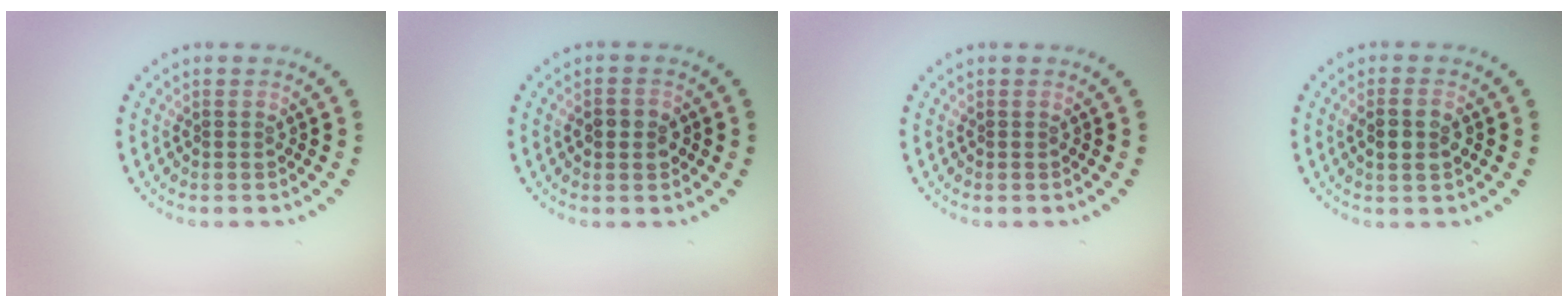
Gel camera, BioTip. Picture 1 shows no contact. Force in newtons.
{"total": 2.5, "press": 2.5, "slide": 0.2}
{"total": 0.0}
{"total": 2.6, "press": 2.5, "slide": 0.6}